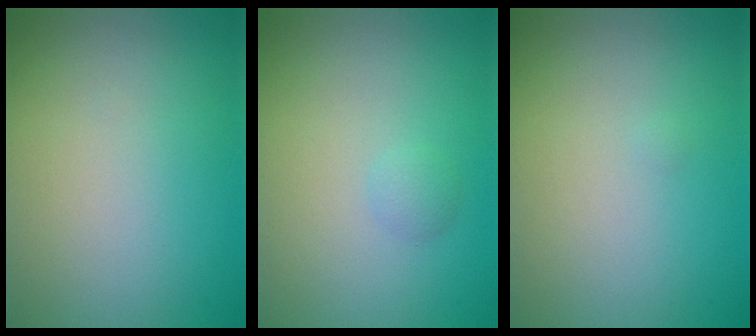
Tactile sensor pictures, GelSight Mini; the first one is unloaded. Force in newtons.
{"total": 0.9, "press": 0.9, "slide": 0.0}
{"total": 0.0}